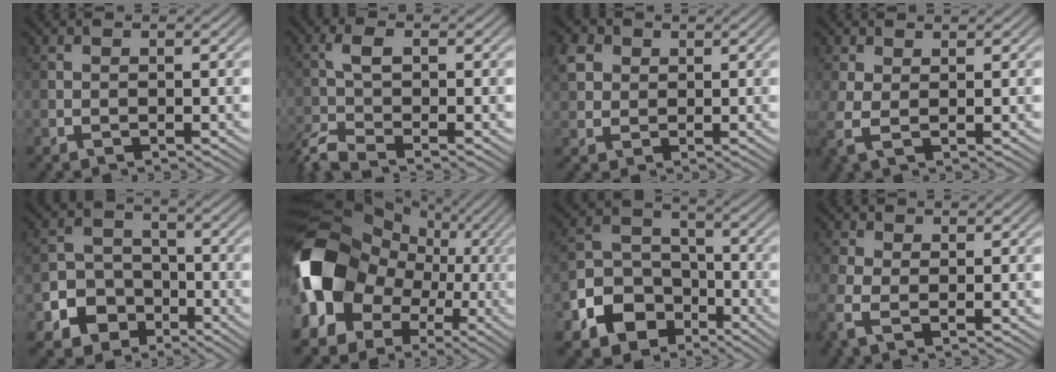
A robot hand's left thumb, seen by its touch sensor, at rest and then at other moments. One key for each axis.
{"total": 4.5, "fx": -3.1, "fy": 0.9, "fz": 3.2, "tx": -0.069, "ty": -0.013, "tz": -0.074}
{"total": 3.8, "fx": 1.4, "fy": 3.1, "fz": 1.7, "tx": -0.056, "ty": 0.007, "tz": 0.029}
{"total": 2.6, "fx": 0.5, "fy": 1.0, "fz": 2.3, "tx": -0.071, "ty": -0.003, "tz": 0.006}
{"total": 6.2, "fx": -3.2, "fy": 4.8, "fz": 2.2, "tx": -0.043, "ty": -0.005, "tz": -0.074}
{"total": 17.8, "fx": -1.6, "fy": 14.6, "fz": 10.2, "tx": -0.241, "ty": -0.015, "tz": -0.030}
{"total": 9.3, "fx": -5.1, "fy": 6.7, "fz": 4.1, "tx": -0.094, "ty": -0.013, "tz": -0.108}
{"total": 3.0, "fx": -0.7, "fy": 1.3, "fz": 2.7, "tx": -0.083, "ty": -0.003, "tz": -0.023}